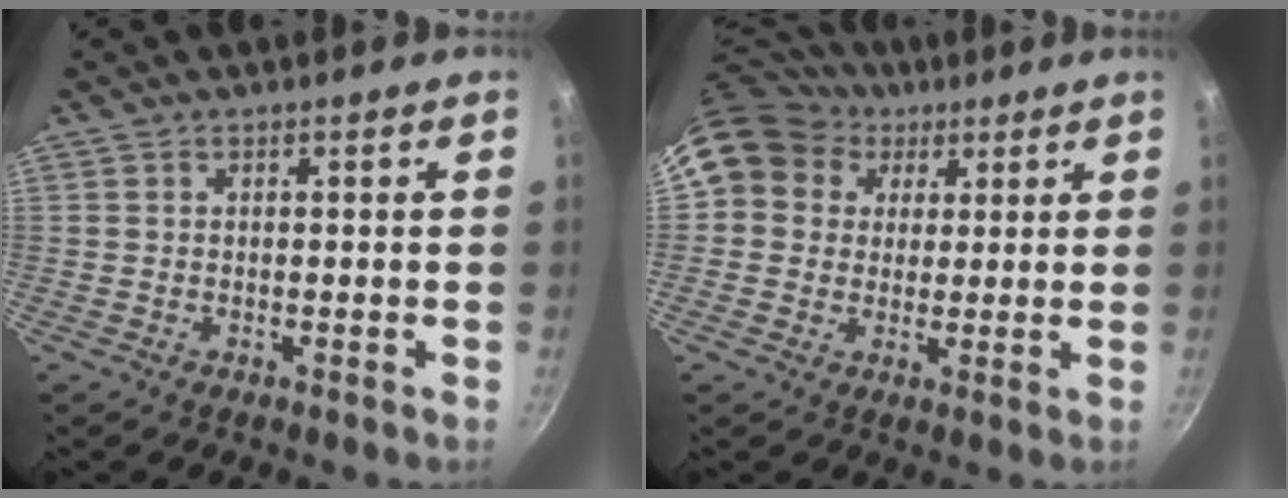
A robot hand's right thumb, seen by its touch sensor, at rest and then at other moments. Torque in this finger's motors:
{"motor_torque": [-0.56, 1.44, 0.13, -0.06, 0.34]}